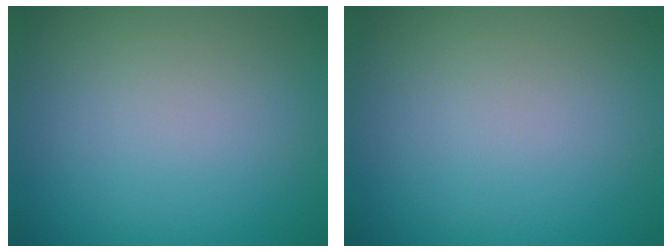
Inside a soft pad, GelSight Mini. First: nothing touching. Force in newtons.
{"total": 0.0}